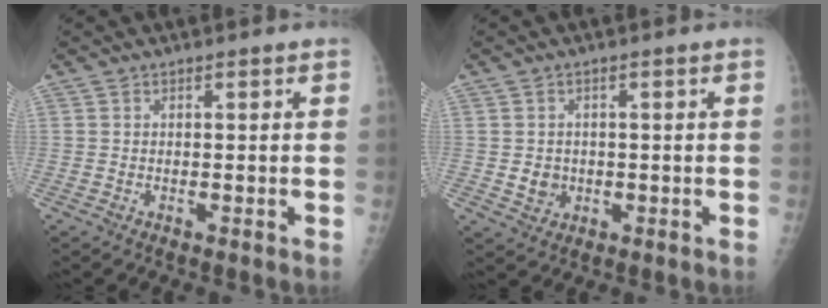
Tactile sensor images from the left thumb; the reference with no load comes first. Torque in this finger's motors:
{"motor_torque": [-0.03, 0.03, 0.04, 0.00, 0.00]}